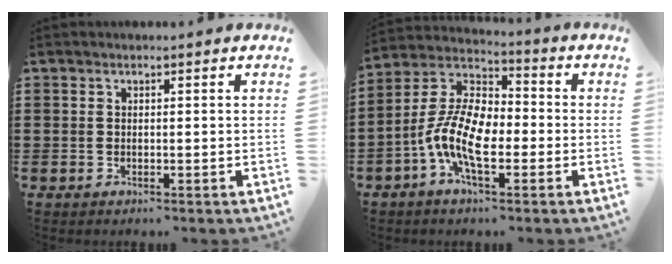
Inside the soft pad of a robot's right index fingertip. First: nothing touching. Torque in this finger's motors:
{"motor_torque": [2.14, 0.00, 1.05, 0.21]}